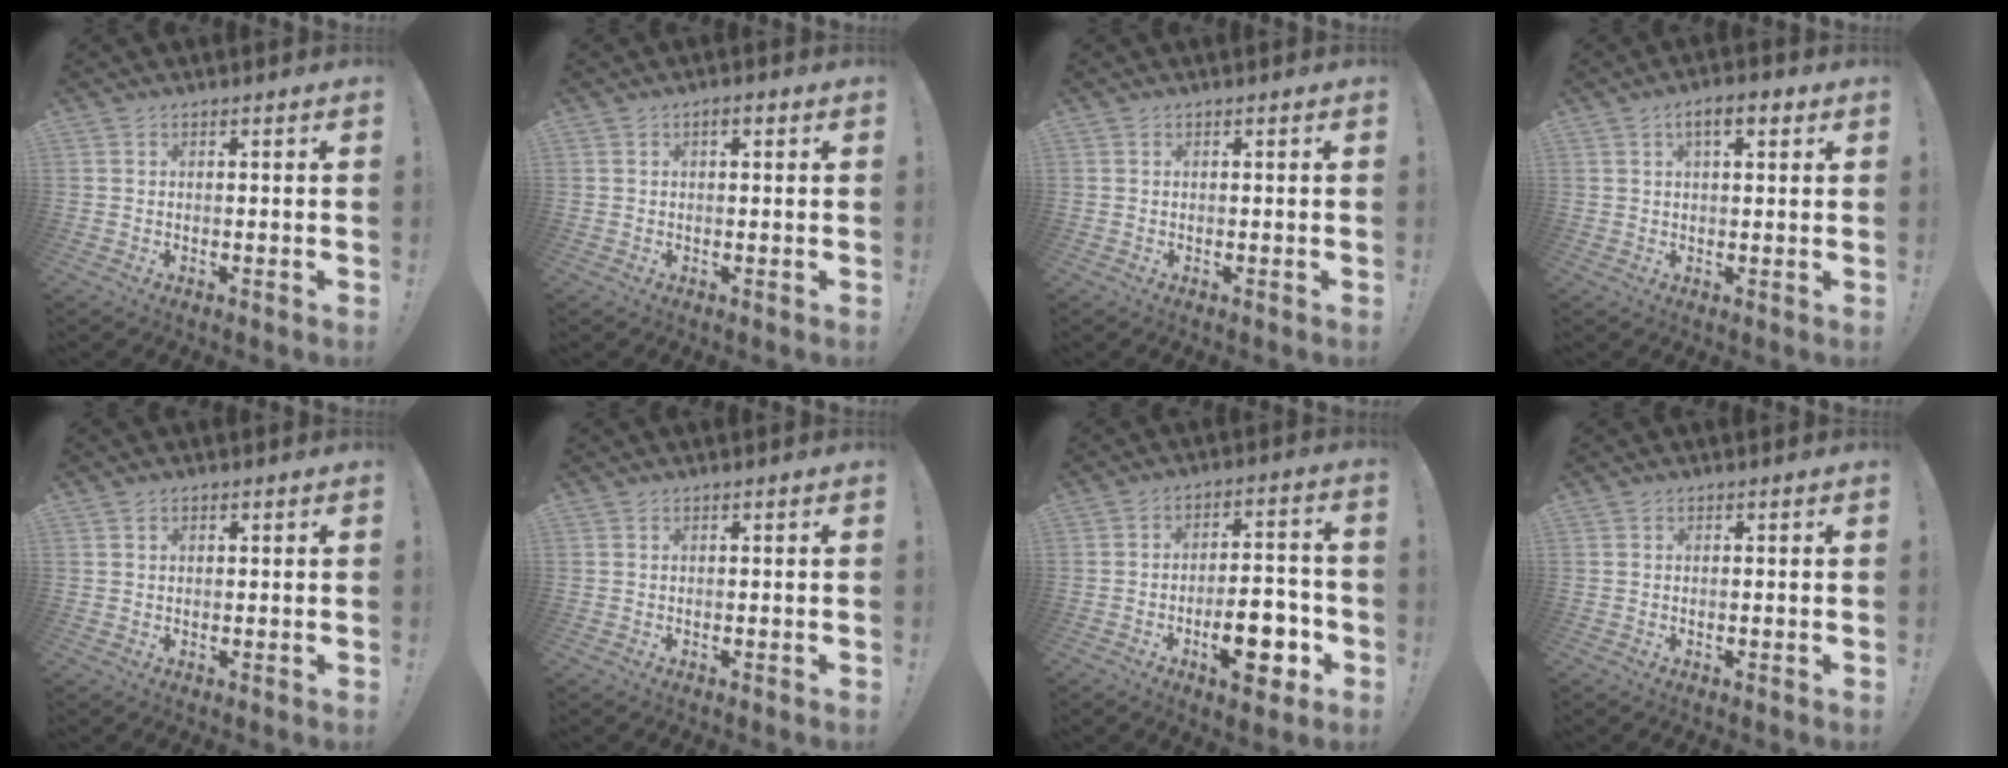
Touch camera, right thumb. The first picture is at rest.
{"total": 1.7, "force": [0.6, 0.8, 1.4], "torque": [-0.022, 0.003, 0.008]}
{"total": 0.0}
{"total": 5.5, "force": [2.3, 2.1, 4.5], "torque": [-0.059, -0.001, 0.033]}
{"total": 0.9, "force": [0.4, 0.7, 0.3], "torque": [-0.001, 0.000, 0.007]}
{"total": 0.0}
{"total": 14.7, "force": [-5.8, 6.6, 11.8], "torque": [-0.148, 0.032, -0.087]}
{"total": 0.0}